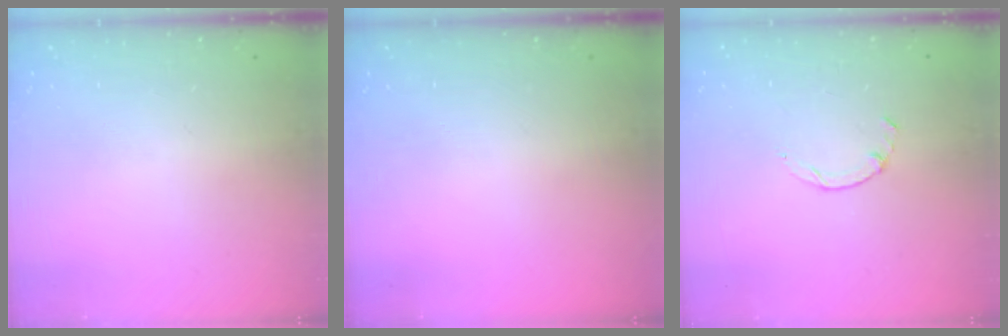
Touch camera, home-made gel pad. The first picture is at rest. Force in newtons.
{"total": 0.0}
{"total": 1.3, "press": 1.2, "slide": 0.4}